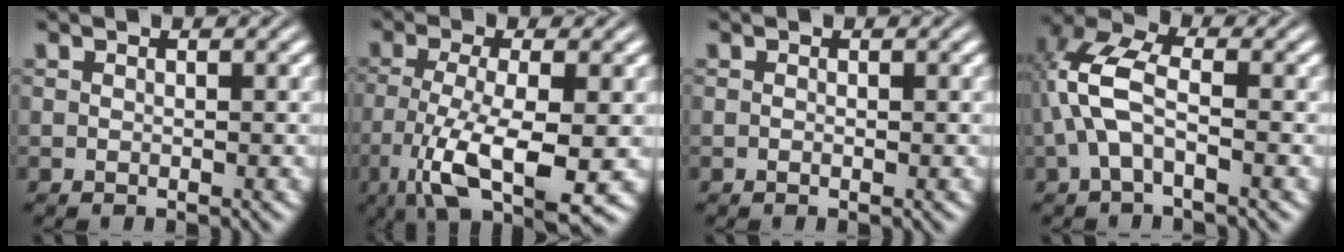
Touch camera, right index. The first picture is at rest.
{"total": 9.5, "force": [-4.0, 3.9, 7.7], "torque": [-0.154, -0.054, -0.038]}
{"total": 0.0}
{"total": 4.4, "force": [0.6, 1.9, 3.9], "torque": [-0.101, -0.010, 0.018]}